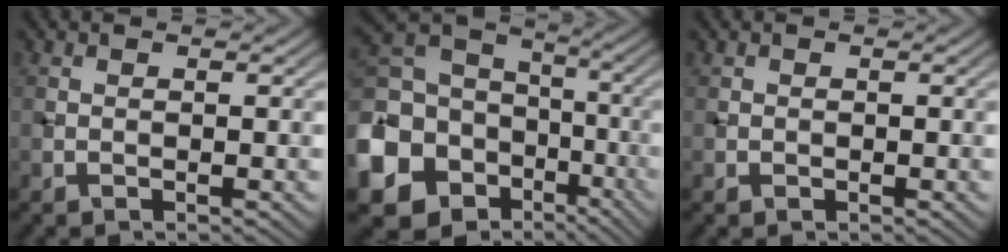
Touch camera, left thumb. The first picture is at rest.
{"total": 19.1, "force": [-6.5, 15.6, 8.9], "torque": [-0.259, -0.038, -0.112]}
{"total": 0.7, "force": [-0.1, 0.7, 0.1], "torque": [0.001, -0.004, -0.004]}